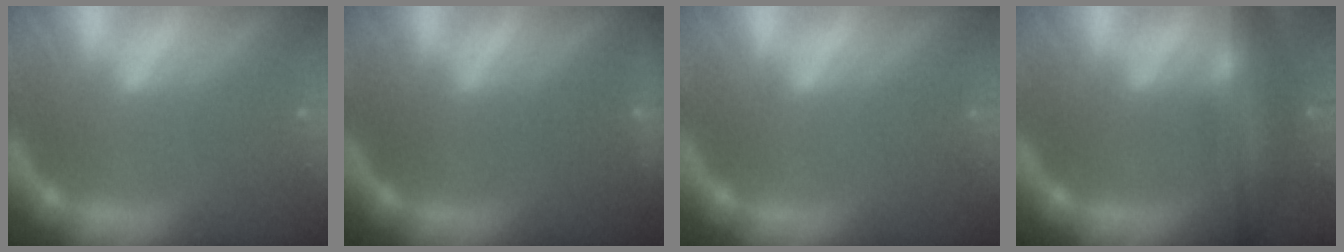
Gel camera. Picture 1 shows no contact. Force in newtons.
{"total": 1.9}
{"total": 0.0}
{"total": 7.5}